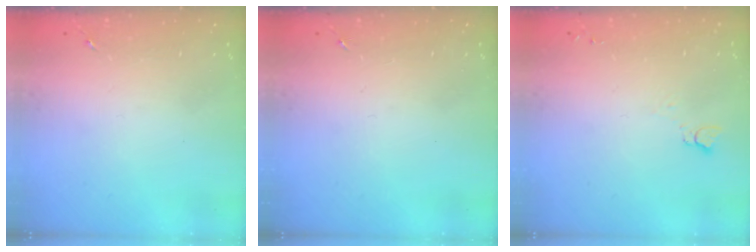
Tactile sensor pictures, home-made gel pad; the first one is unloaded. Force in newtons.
{"total": 0.0}
{"total": 2.7, "press": 2.7, "slide": 0.3}